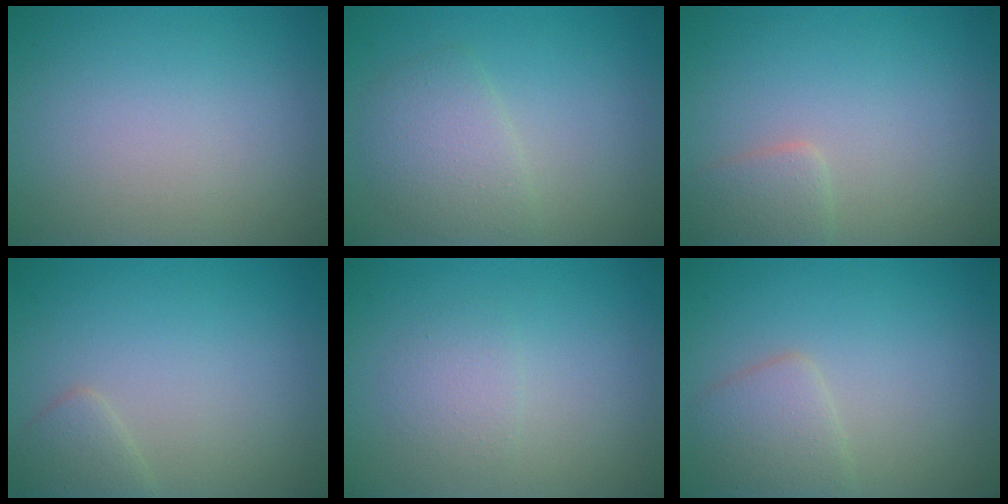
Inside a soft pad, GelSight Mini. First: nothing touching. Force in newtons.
{"total": 3.0, "press": 3.0, "slide": 0.1}
{"total": 1.9, "press": 1.9, "slide": 0.1}
{"total": 1.6, "press": 1.6, "slide": 0.0}
{"total": 1.6, "press": 1.6, "slide": 0.0}
{"total": 2.6, "press": 2.6, "slide": 0.1}